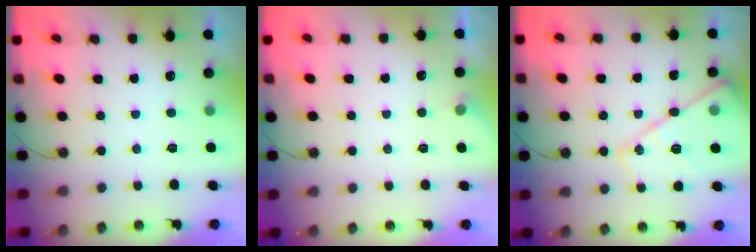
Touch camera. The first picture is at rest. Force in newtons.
{"total": 2.6, "press": 2.5, "slide": 0.5}
{"total": 16.0, "press": 15.9, "slide": 1.5}